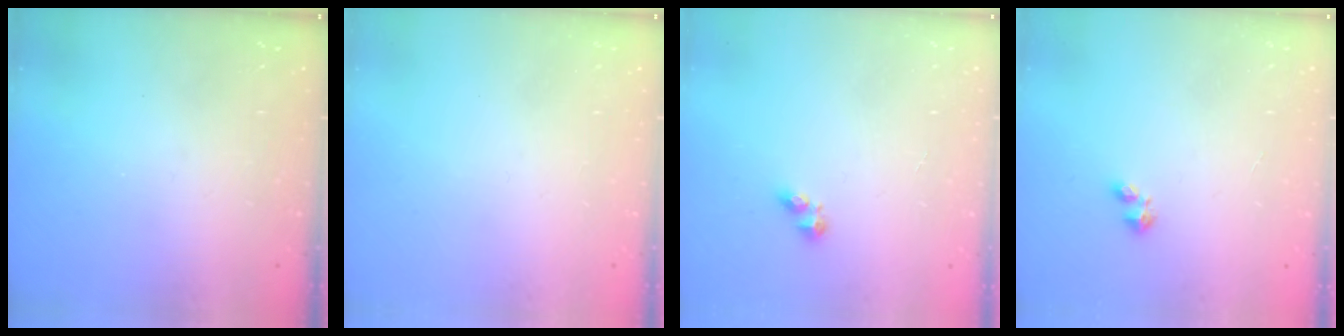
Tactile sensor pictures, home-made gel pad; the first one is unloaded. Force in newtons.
{"total": 0.0}
{"total": 3.9, "press": 3.9, "slide": 0.5}
{"total": 2.4, "press": 2.3, "slide": 0.6}